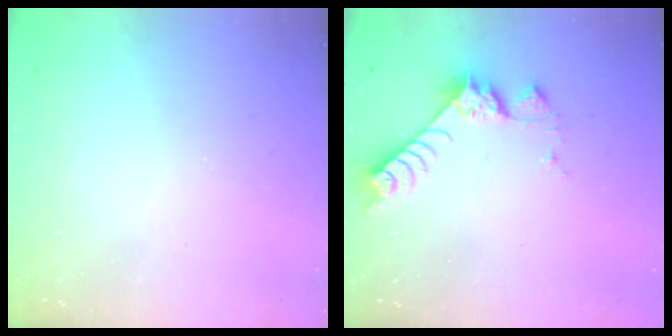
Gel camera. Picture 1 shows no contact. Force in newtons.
{"total": 7.0, "press": 7.0, "slide": 0.5}